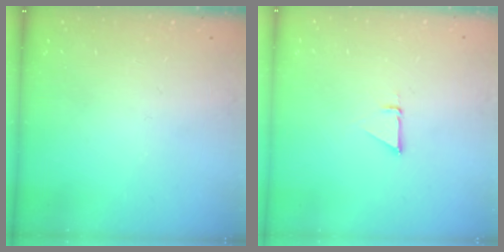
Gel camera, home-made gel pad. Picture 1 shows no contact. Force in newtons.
{"total": 1.5, "press": 1.5, "slide": 0.0}